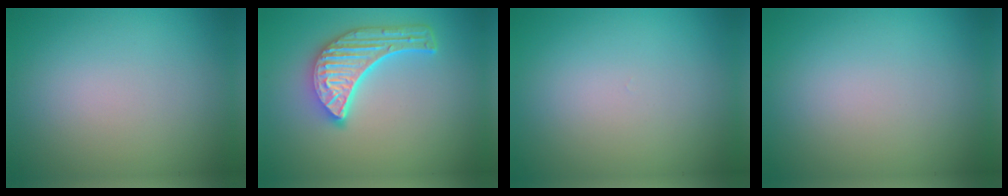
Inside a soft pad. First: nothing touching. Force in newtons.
{"total": 5.6, "press": 4.4, "slide": 3.6}
{"total": 0.0}
{"total": 0.0}